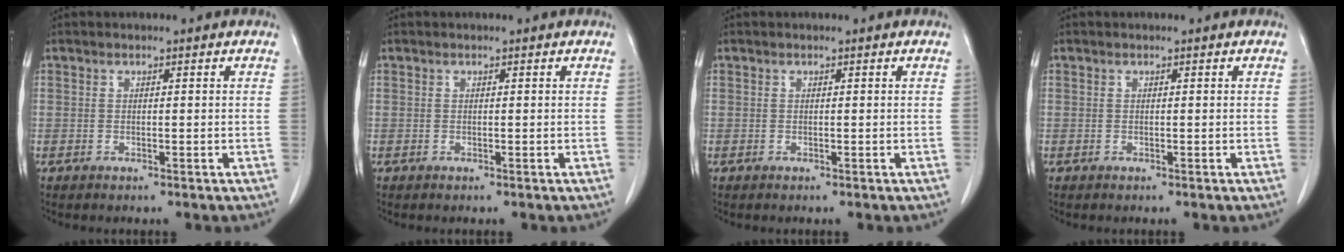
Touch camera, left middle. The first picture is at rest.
{"total": 0.0}
{"total": 0.0}
{"total": 0.0}